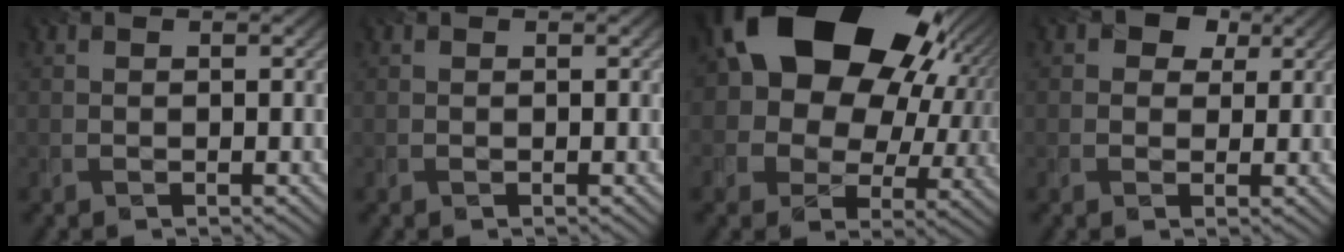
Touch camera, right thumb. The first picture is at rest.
{"total": 0.0}
{"total": 22.2, "force": [8.5, 15.8, 13.1], "torque": [-0.244, 0.022, 0.166]}
{"total": 4.0, "force": [1.3, 3.4, 1.6], "torque": [-0.019, 0.010, -0.005]}